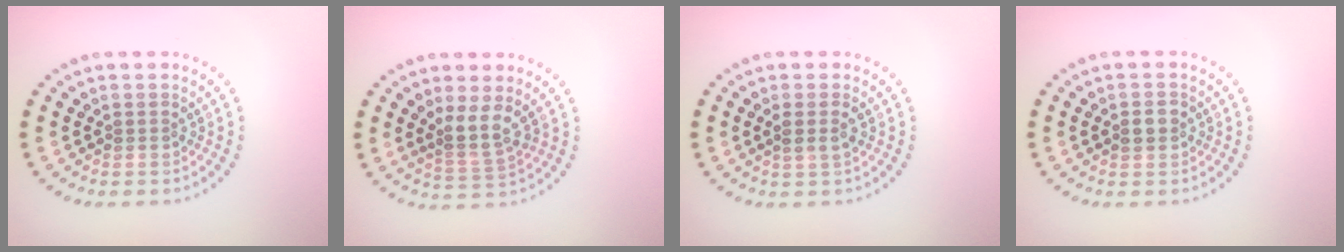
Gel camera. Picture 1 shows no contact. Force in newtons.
{"total": 2.8, "press": 2.1, "slide": 1.8}
{"total": 1.5, "press": 1.2, "slide": 0.9}
{"total": 1.5, "press": 1.5, "slide": 0.2}